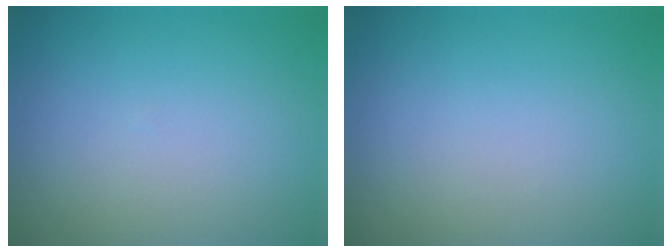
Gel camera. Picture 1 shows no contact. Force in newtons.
{"total": 0.0}